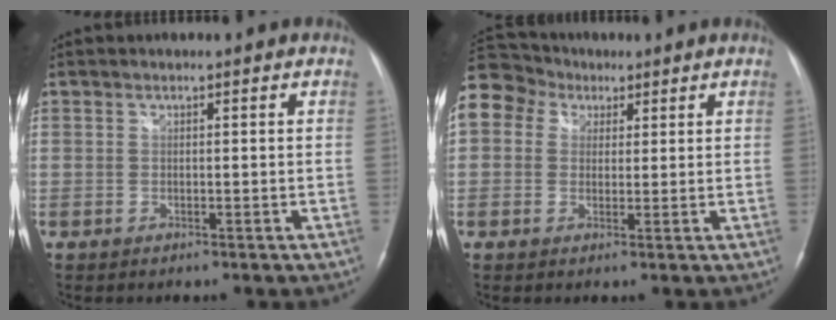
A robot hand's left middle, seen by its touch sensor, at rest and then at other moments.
{"total": 20.3, "force": [8.9, 16.2, 8.5], "torque": [-0.279, 0.113, 0.175]}